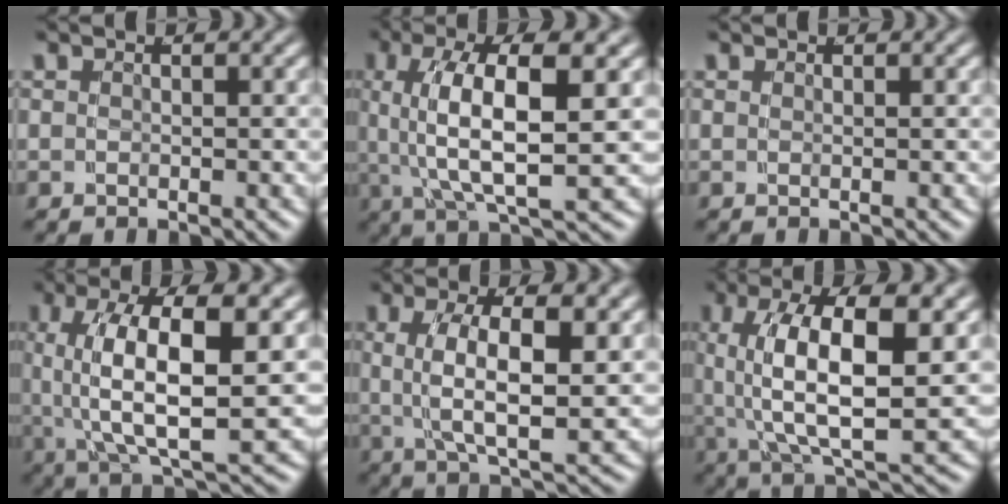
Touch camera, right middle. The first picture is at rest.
{"total": 7.3, "force": [0.8, 2.7, 6.7], "torque": [-0.126, 0.000, 0.017]}
{"total": 0.0}
{"total": 8.4, "force": [0.9, 3.3, 7.6], "torque": [-0.138, -0.002, 0.019]}
{"total": 5.8, "force": [0.9, 1.7, 5.4], "torque": [-0.094, -0.002, 0.017]}
{"total": 8.4, "force": [1.3, 3.4, 7.6], "torque": [-0.137, 0.000, 0.026]}